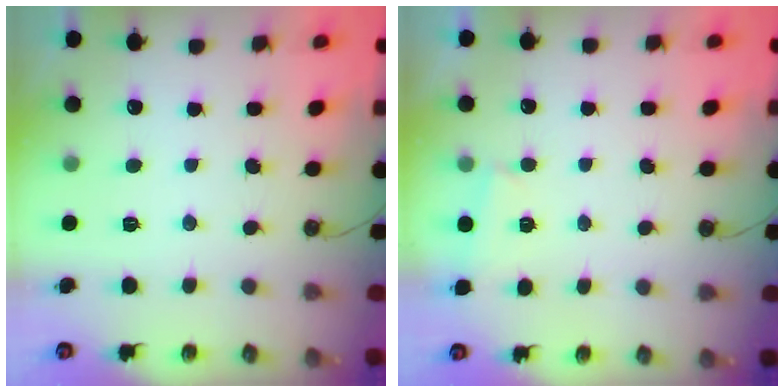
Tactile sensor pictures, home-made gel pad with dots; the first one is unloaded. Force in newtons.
{"total": 1.0, "press": 0.9, "slide": 0.4}